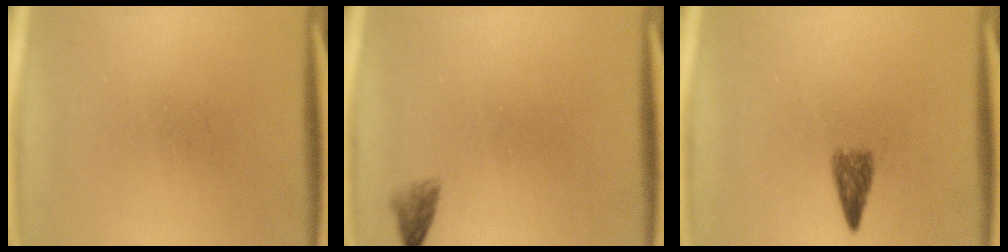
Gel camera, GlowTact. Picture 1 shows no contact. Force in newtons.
{"total": 1.5}
{"total": 2.5}